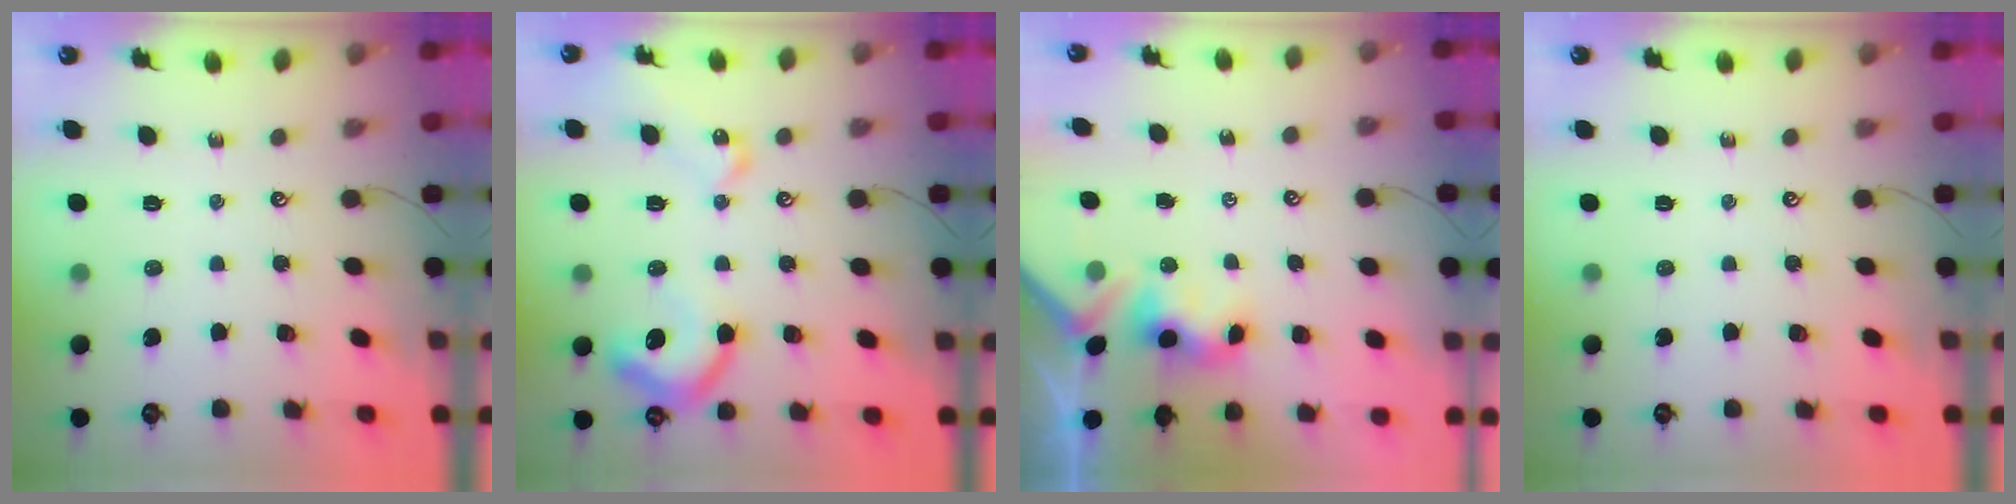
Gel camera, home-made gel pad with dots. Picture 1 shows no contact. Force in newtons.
{"total": 14.6, "press": 14.5, "slide": 1.5}
{"total": 3.0, "press": 2.9, "slide": 0.6}
{"total": 0.0}